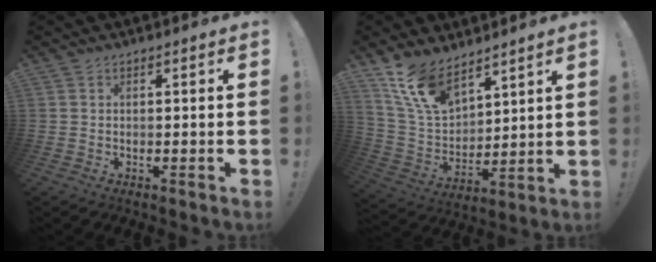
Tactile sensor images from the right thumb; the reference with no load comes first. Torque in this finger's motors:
{"motor_torque": [1.21, 1.31, 0.30, 0.51, 0.32]}